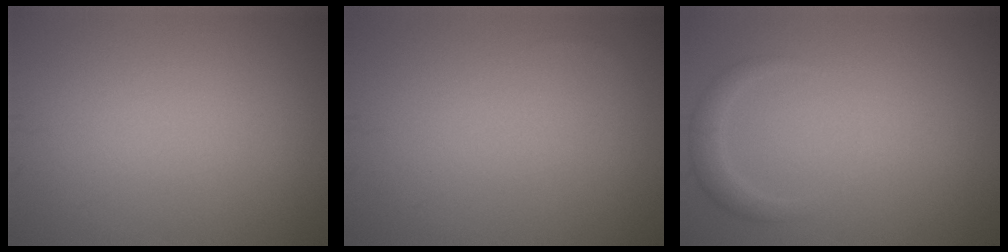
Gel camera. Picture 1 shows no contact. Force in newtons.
{"total": 0.0}
{"total": 1.7, "press": 1.7, "slide": 0.1}